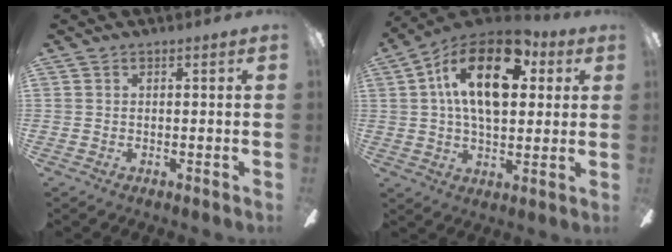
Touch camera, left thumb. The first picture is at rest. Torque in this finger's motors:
{"motor_torque": [1.71, 3.18, 1.42, -1.35, 0.18]}